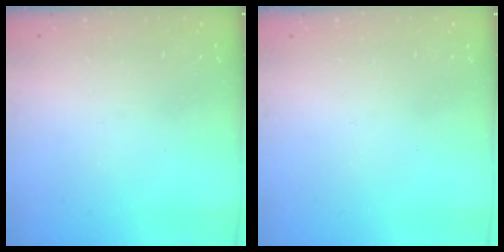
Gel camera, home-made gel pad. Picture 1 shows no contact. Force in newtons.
{"total": 1.5, "press": 1.5, "slide": 0.1}